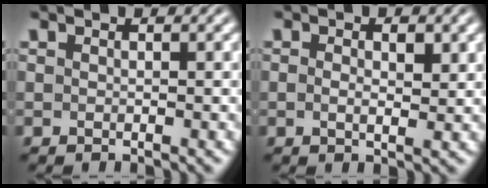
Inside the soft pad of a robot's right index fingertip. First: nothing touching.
{"total": 1.5, "force": [0.1, 0.2, 1.5], "torque": [-0.019, -0.010, 0.007]}